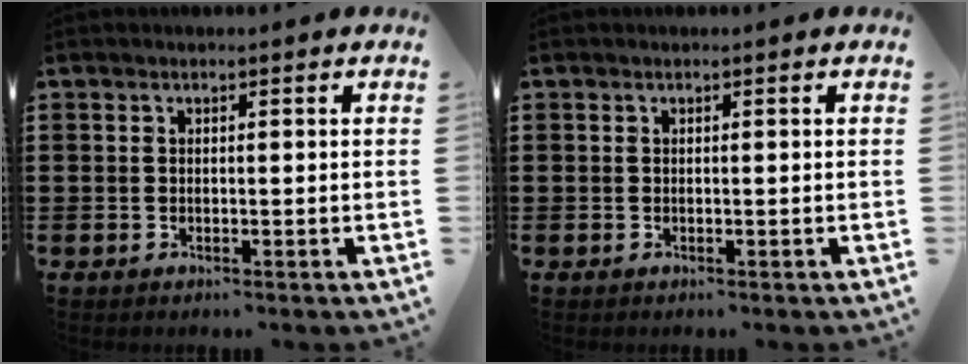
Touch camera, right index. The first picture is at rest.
{"total": 0.0}